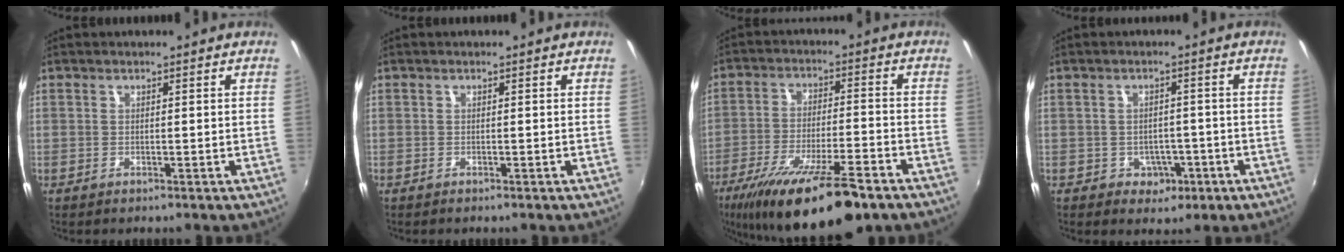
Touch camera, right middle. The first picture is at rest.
{"total": 0.0}
{"total": 19.5, "force": [-13.5, 4.2, 13.4], "torque": [-0.247, -0.048, -0.219]}
{"total": 4.6, "force": [-1.8, 4.0, 1.5], "torque": [-0.037, 0.005, -0.012]}